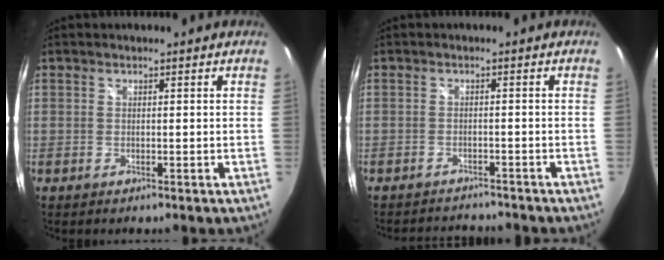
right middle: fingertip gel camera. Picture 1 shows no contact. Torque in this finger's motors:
{"motor_torque": [1.07, -1.07, 0.50, 0.16]}